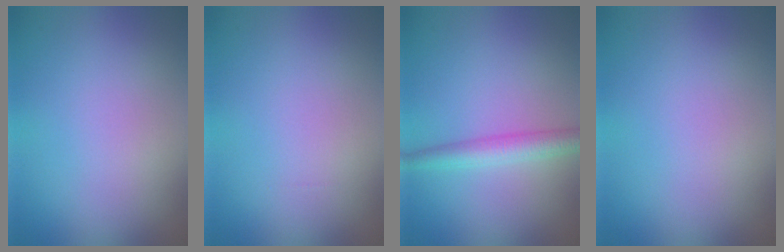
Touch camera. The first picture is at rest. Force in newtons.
{"total": 0.0}
{"total": 2.9, "press": 2.9, "slide": 0.1}
{"total": 0.0}